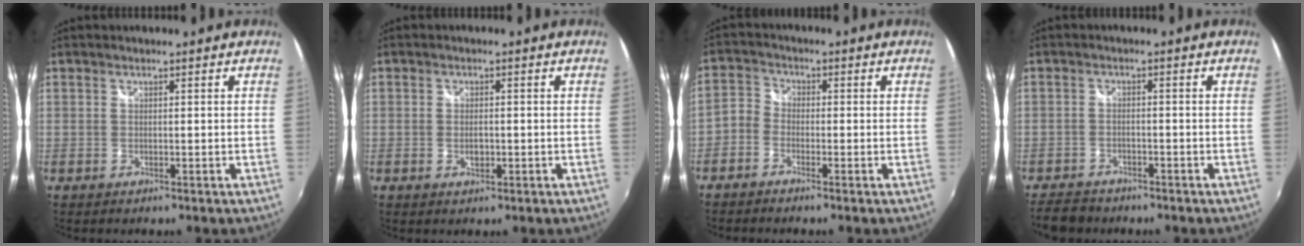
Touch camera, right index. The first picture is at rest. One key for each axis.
{"total": 2.3, "fx": -0.5, "fy": 1.3, "fz": 1.8, "tx": -0.031, "ty": -0.002, "tz": -0.009}
{"total": 3.3, "fx": -2.1, "fy": 2.3, "fz": 1.1, "tx": -0.030, "ty": 0.010, "tz": -0.049}
{"total": 6.2, "fx": -5.3, "fy": 2.7, "fz": 1.9, "tx": -0.058, "ty": -0.005, "tz": -0.087}